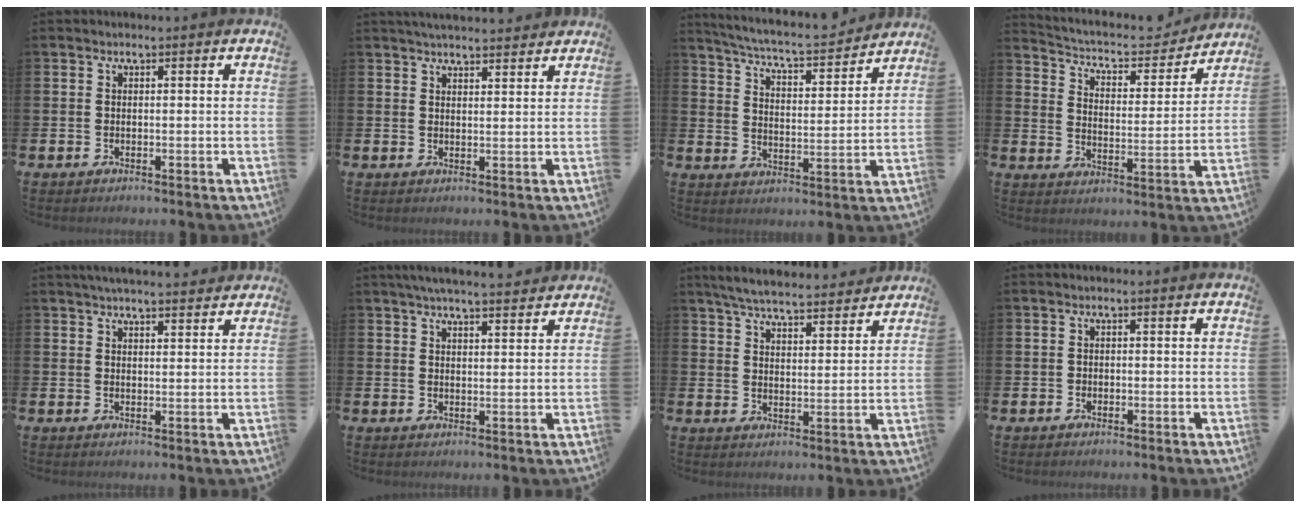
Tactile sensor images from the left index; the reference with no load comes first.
{"total": 3.3, "force": [3.3, 0.3, 0.4], "torque": [-0.013, -0.012, 0.059]}
{"total": 6.1, "force": [5.8, 0.3, 1.6], "torque": [-0.061, -0.046, 0.096]}
{"total": 5.5, "force": [5.0, 1.7, 1.4], "torque": [-0.053, -0.042, 0.079]}
{"total": 3.7, "force": [3.6, 0.3, 0.9], "torque": [-0.024, -0.012, 0.065]}
{"total": 4.6, "force": [4.3, 0.2, 1.4], "torque": [-0.036, -0.013, 0.078]}
{"total": 6.1, "force": [5.9, 0.6, 1.3], "torque": [-0.038, -0.036, 0.103]}
{"total": 0.6, "force": [-0.3, 0.5, 0.1], "torque": [-0.010, 0.007, -0.006]}